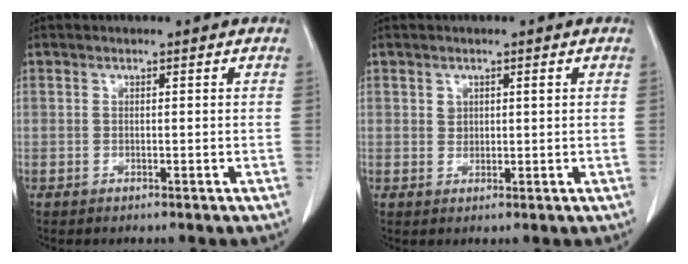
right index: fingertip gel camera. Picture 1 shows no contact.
{"total": 1.3, "force": [0.6, 0.9, 0.7], "torque": [-0.010, 0.001, 0.014]}